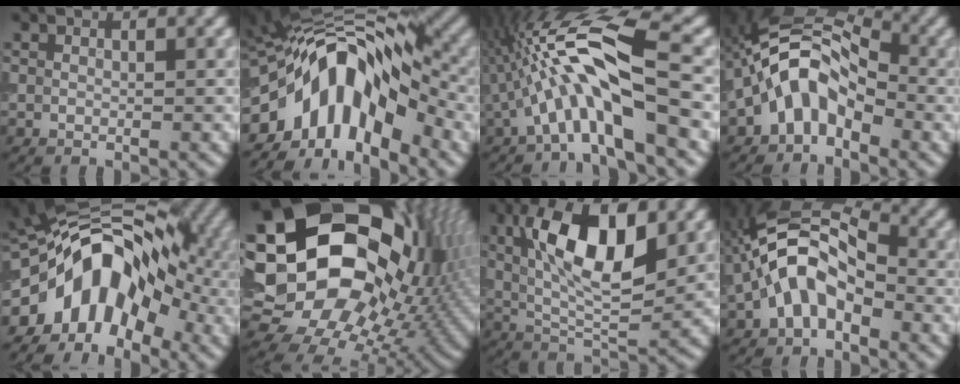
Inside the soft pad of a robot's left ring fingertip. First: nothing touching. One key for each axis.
{"total": 10.6, "fx": -4.3, "fy": 5.3, "fz": 8.1, "tx": -0.123, "ty": 0.016, "tz": -0.083}
{"total": 10.6, "fx": -1.9, "fy": 2.3, "fz": 10.1, "tx": -0.186, "ty": 0.029, "tz": -0.038}
{"total": 6.6, "fx": -2.5, "fy": 4.0, "fz": 4.7, "tx": -0.078, "ty": 0.022, "tz": -0.056}
{"total": 10.4, "fx": -3.1, "fy": 6.9, "fz": 7.1, "tx": -0.099, "ty": 0.024, "tz": -0.065}
{"total": 24.1, "fx": 5.6, "fy": 19.6, "fz": 13.0, "tx": -0.267, "ty": 0.011, "tz": 0.103}
{"total": 10.2, "fx": 3.1, "fy": 3.9, "fz": 8.9, "tx": -0.151, "ty": 0.006, "tz": 0.049}
{"total": 7.6, "fx": -1.8, "fy": 4.3, "fz": 6.1, "tx": -0.116, "ty": 0.026, "tz": -0.044}